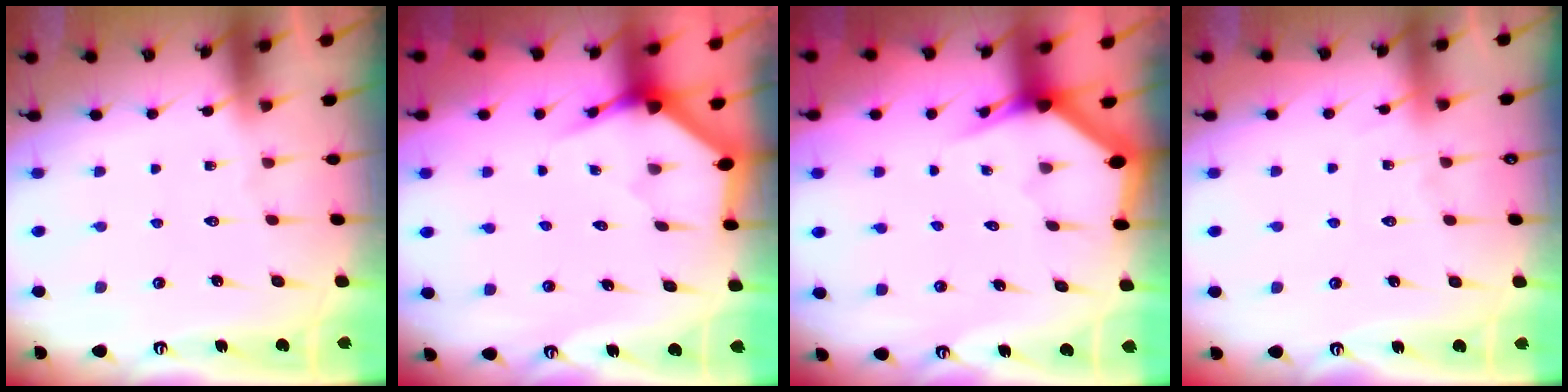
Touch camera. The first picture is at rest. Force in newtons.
{"total": 3.4, "press": 3.4, "slide": 0.1}
{"total": 3.1, "press": 3.1, "slide": 0.1}
{"total": 5.1, "press": 5.1, "slide": 0.6}